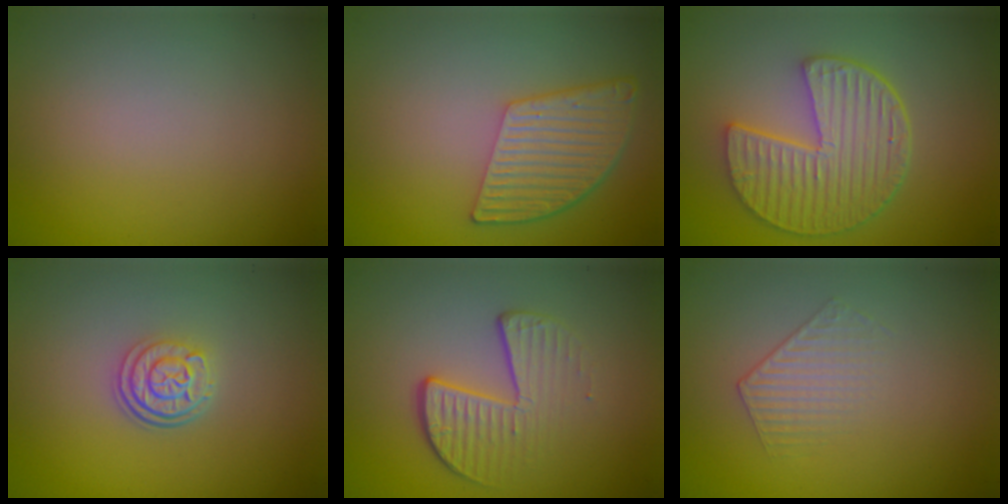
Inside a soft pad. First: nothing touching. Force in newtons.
{"total": 5.4, "press": 4.0, "slide": 3.7}
{"total": 6.3, "press": 4.7, "slide": 4.2}
{"total": 3.1, "press": 2.5, "slide": 1.8}
{"total": 3.9, "press": 2.7, "slide": 2.8}
{"total": 1.3, "press": 0.6, "slide": 1.2}